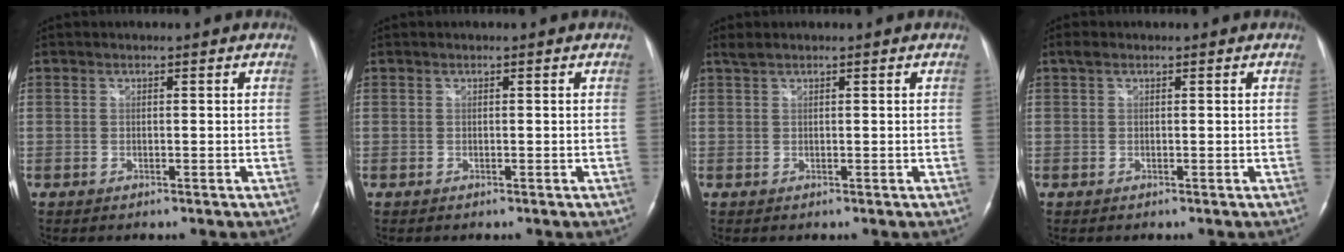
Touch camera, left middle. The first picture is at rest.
{"total": 0.0}
{"total": 1.0, "force": [0.9, 0.0, 0.4], "torque": [-0.014, 0.012, 0.024]}
{"total": 1.0, "force": [0.7, 0.4, 0.6], "torque": [-0.015, 0.017, 0.013]}